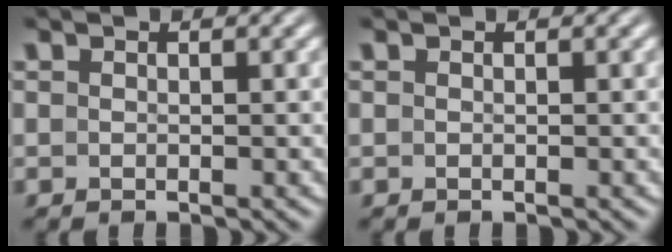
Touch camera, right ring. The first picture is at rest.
{"total": 0.0}